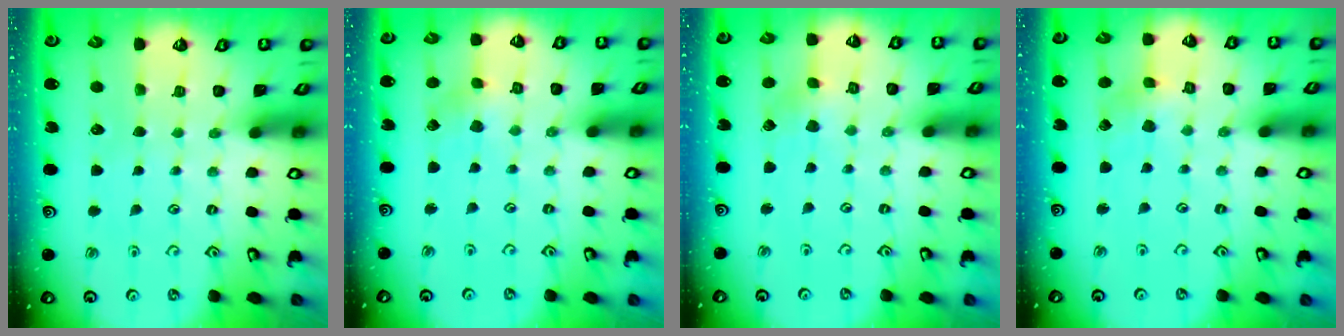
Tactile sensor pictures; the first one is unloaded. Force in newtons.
{"total": 2.7, "press": 2.6, "slide": 0.3}
{"total": 1.9, "press": 1.9, "slide": 0.2}
{"total": 2.7, "press": 2.7, "slide": 0.3}